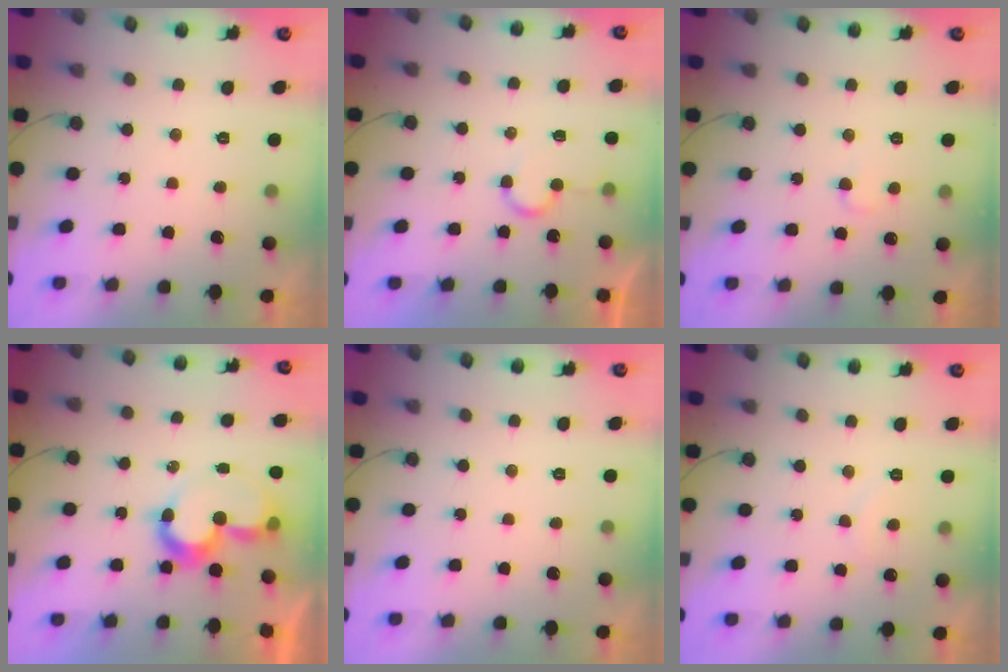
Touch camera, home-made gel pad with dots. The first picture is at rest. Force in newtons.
{"total": 5.4, "press": 5.3, "slide": 0.6}
{"total": 3.5, "press": 3.5, "slide": 0.3}
{"total": 8.3, "press": 7.7, "slide": 3.1}
{"total": 0.0}
{"total": 4.8, "press": 4.8, "slide": 0.4}